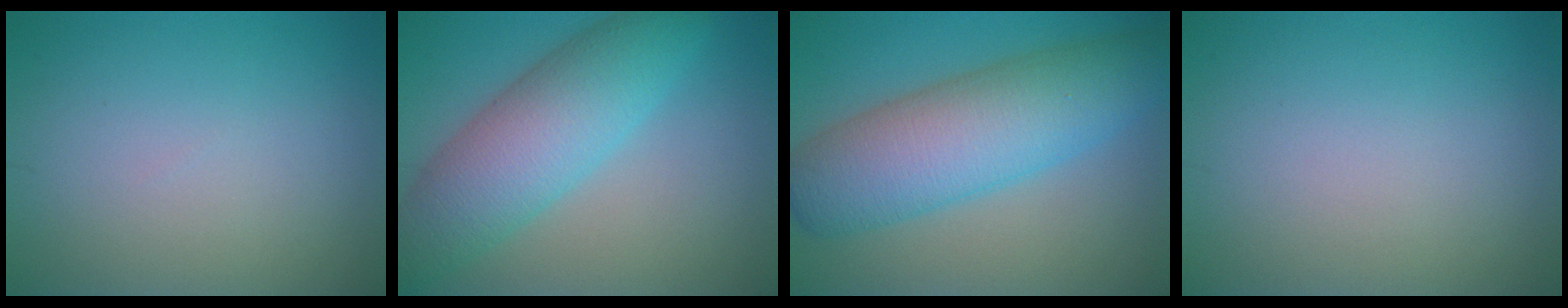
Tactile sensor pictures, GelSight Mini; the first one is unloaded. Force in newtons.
{"total": 8.0, "press": 8.0, "slide": 0.2}
{"total": 9.3, "press": 9.3, "slide": 0.3}
{"total": 0.0}